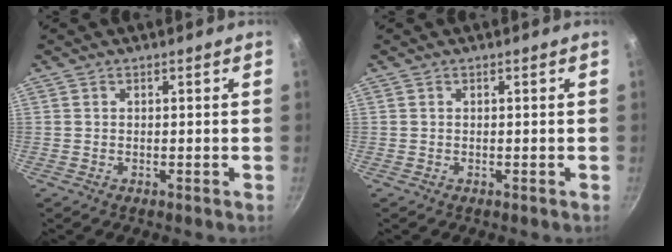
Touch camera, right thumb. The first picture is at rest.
{"total": 0.0}